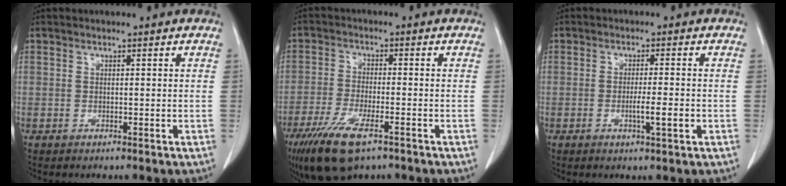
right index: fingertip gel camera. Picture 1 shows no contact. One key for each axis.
{"total": 9.4, "fx": -5.8, "fy": 2.4, "fz": 6.9, "tx": -0.135, "ty": -0.020, "tz": -0.101}
{"total": 3.6, "fx": -1.0, "fy": -0.1, "fz": 3.4, "tx": -0.059, "ty": -0.006, "tz": -0.016}